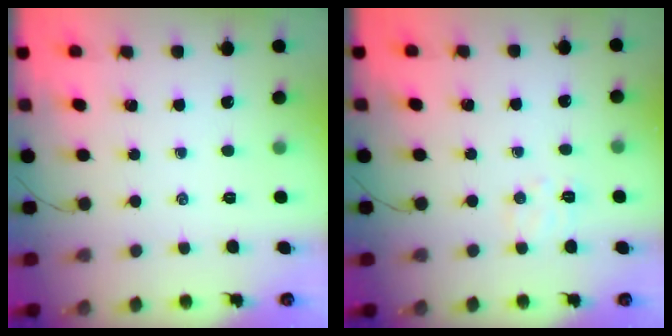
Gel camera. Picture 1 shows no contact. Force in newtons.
{"total": 5.5, "press": 5.4, "slide": 1.3}